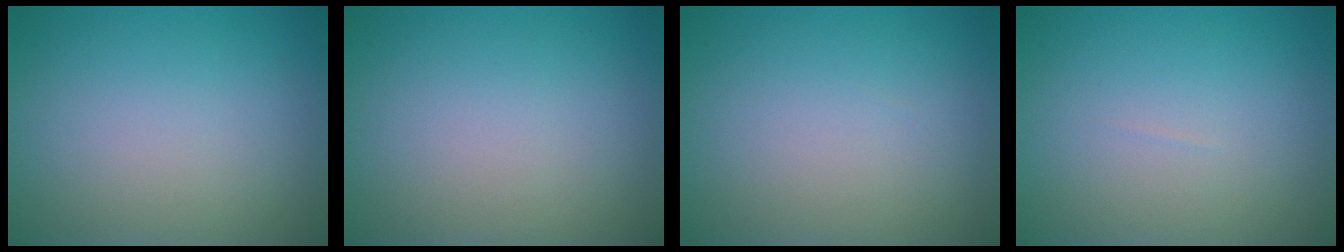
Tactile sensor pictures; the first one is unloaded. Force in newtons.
{"total": 0.0}
{"total": 0.0}
{"total": 0.0}